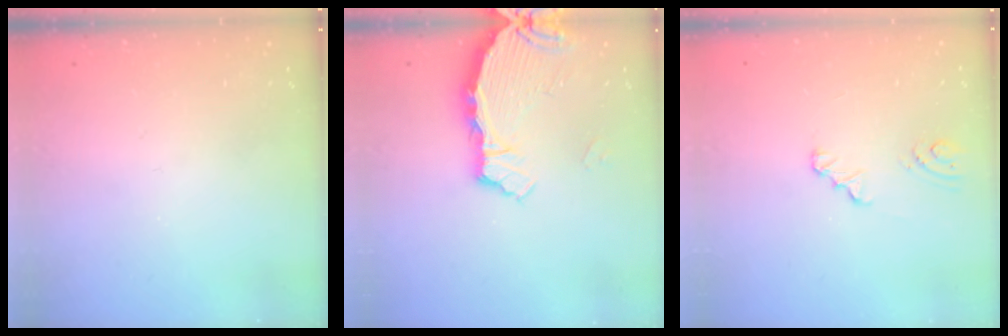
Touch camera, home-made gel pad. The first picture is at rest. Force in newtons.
{"total": 3.6, "press": 3.6, "slide": 0.4}
{"total": 2.6, "press": 2.6, "slide": 0.3}